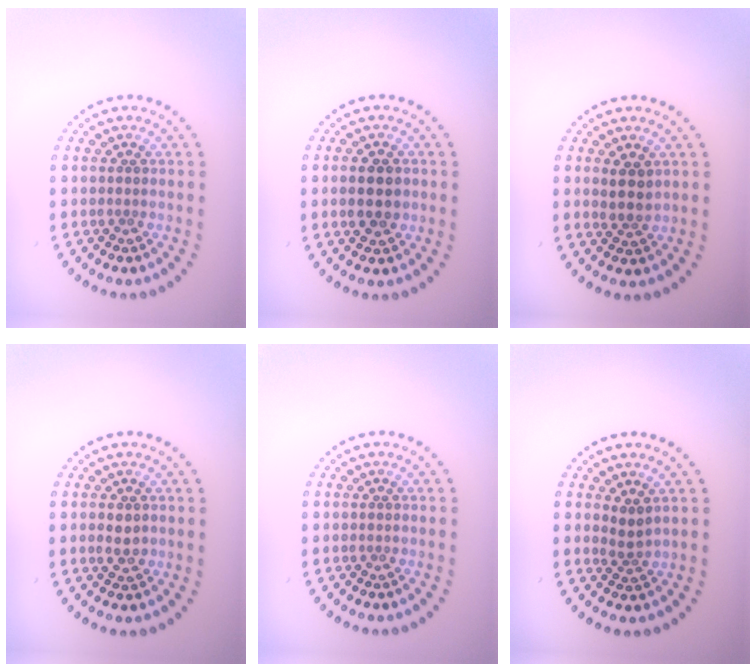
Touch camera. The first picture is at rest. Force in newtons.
{"total": 3.5, "press": 3.5, "slide": 0.2}
{"total": 2.0, "press": 1.8, "slide": 0.9}
{"total": 1.3, "press": 1.3, "slide": 0.1}
{"total": 0.0}
{"total": 1.7, "press": 1.1, "slide": 1.2}